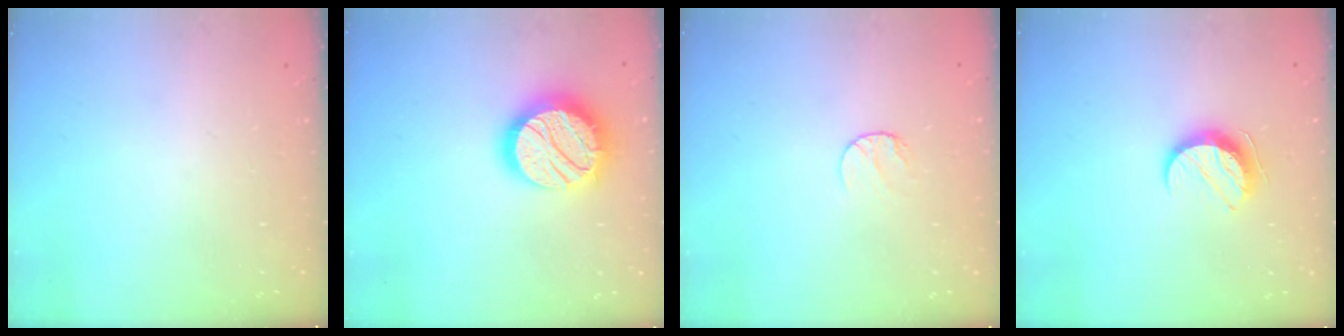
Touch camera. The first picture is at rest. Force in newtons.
{"total": 18.8, "press": 18.7, "slide": 1.2}
{"total": 5.9, "press": 5.8, "slide": 0.6}
{"total": 8.6, "press": 8.6, "slide": 0.7}